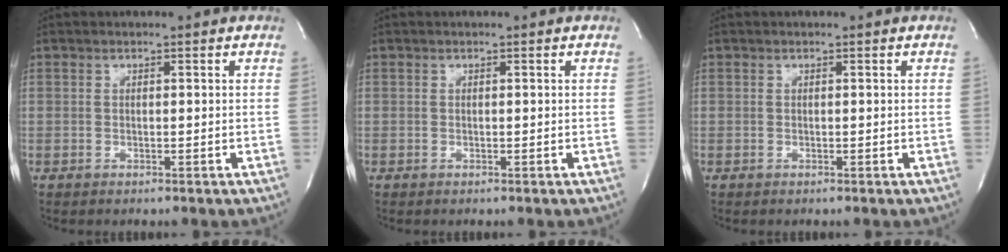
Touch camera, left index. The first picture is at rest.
{"total": 0.0}
{"total": 0.0}